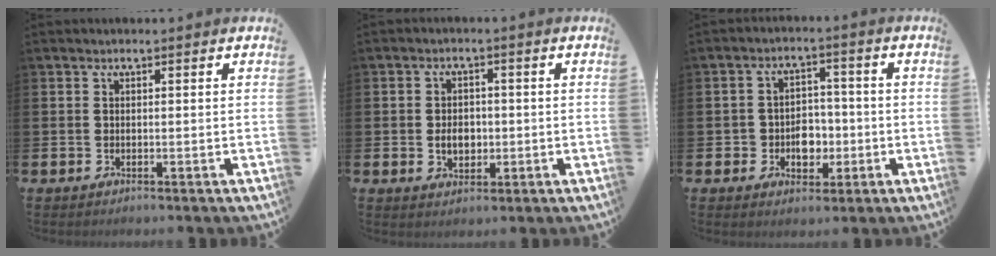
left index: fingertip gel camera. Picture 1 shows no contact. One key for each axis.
{"total": 3.5, "fx": -0.3, "fy": 2.6, "fz": 2.3, "tx": -0.031, "ty": 0.002, "tz": -0.013}
{"total": 4.3, "fx": -1.1, "fy": 3.5, "fz": 2.1, "tx": -0.031, "ty": 0.002, "tz": -0.027}